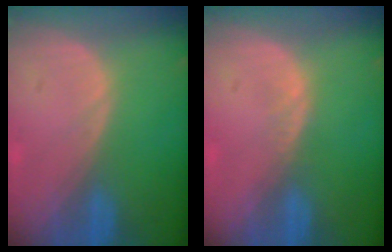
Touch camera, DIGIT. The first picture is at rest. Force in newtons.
{"total": 0.8, "press": 0.7, "slide": 0.2}